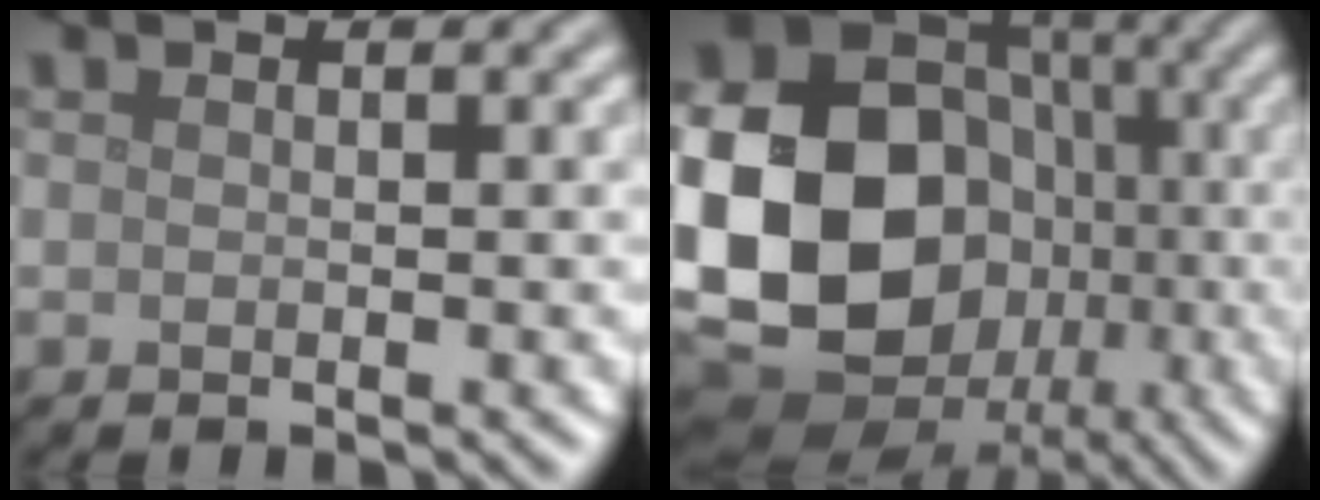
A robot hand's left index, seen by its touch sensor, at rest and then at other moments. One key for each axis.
{"total": 22.4, "fx": -2.4, "fy": 19.1, "fz": 11.5, "tx": -0.247, "ty": -0.018, "tz": -0.084}